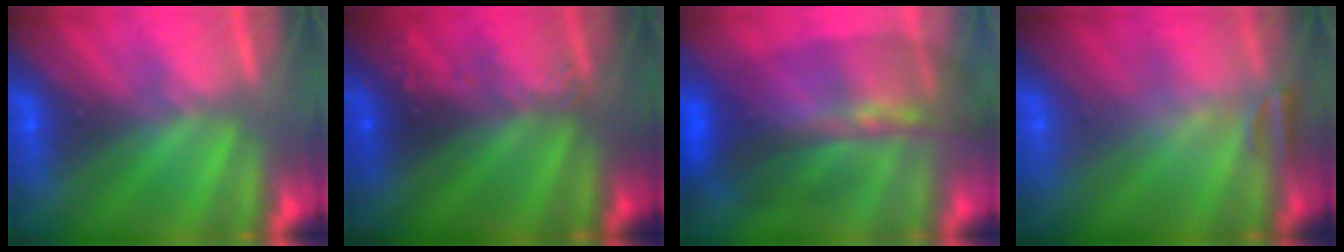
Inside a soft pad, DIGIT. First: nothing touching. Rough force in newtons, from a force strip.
{"total": 2.4}
{"total": 8.7}
{"total": 2.4}